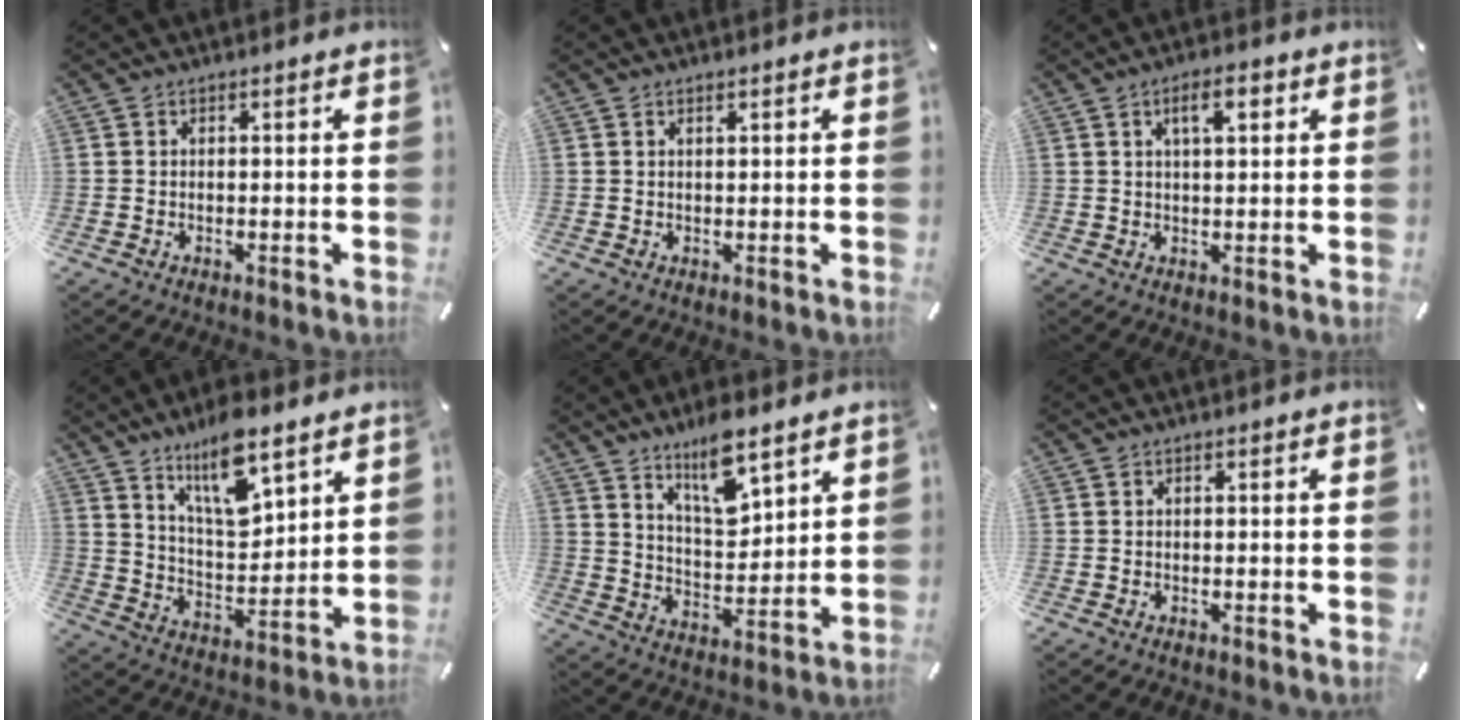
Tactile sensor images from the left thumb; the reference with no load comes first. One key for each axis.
{"total": 0.7, "fx": 0.4, "fy": 0.2, "fz": 0.5, "tx": -0.009, "ty": 0.001, "tz": 0.006}
{"total": 5.7, "fx": 2.4, "fy": 2.2, "fz": 4.7, "tx": -0.075, "ty": -0.001, "tz": 0.035}
{"total": 13.7, "fx": 9.8, "fy": 5.5, "fz": 7.8, "tx": -0.132, "ty": -0.054, "tz": 0.173}
{"total": 11.2, "fx": 8.3, "fy": 4.0, "fz": 6.4, "tx": -0.108, "ty": -0.046, "tz": 0.146}
{"total": 0.0}